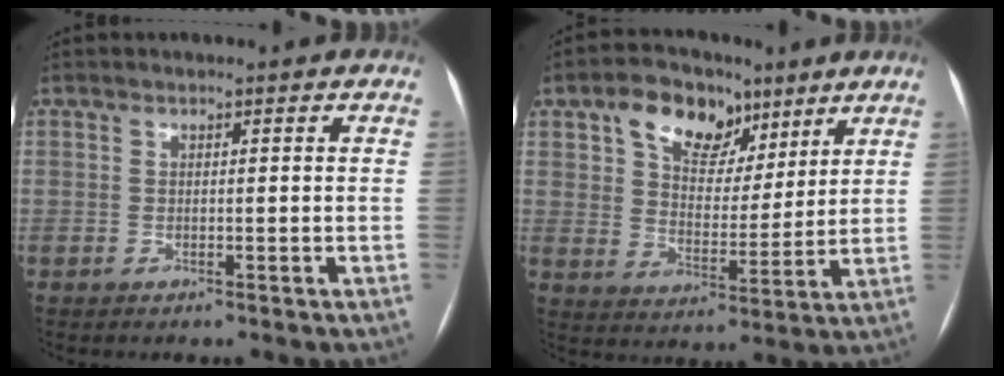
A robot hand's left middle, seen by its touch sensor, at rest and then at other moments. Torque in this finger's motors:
{"motor_torque": [1.00, -0.55, 0.13, 0.07]}